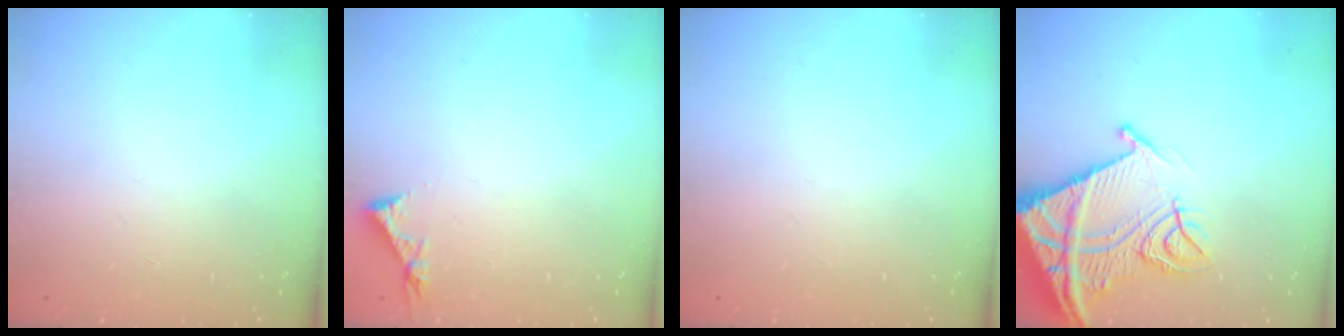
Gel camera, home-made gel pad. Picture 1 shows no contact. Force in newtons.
{"total": 3.8, "press": 3.7, "slide": 0.4}
{"total": 0.0}
{"total": 19.6, "press": 19.5, "slide": 2.1}